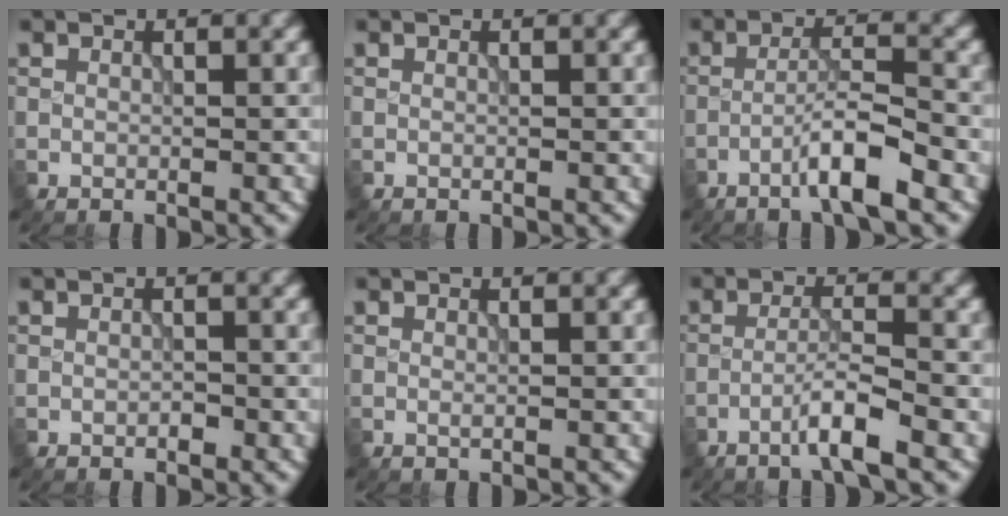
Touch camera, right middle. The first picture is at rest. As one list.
[{"total": 0.0}, {"total": 4.3, "force": [-2.4, 0.1, 3.5], "torque": [-0.062, 0.014, -0.052]}, {"total": 0.6, "force": [-0.3, 0.3, 0.4], "torque": [-0.007, 0.001, -0.005]}, {"total": 0.0}, {"total": 3.3, "force": [-1.9, -0.1, 2.7], "torque": [-0.047, 0.011, -0.044]}]